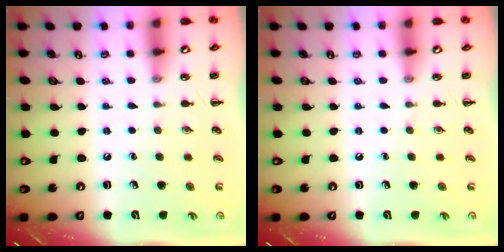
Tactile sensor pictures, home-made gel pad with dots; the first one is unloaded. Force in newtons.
{"total": 0.0}